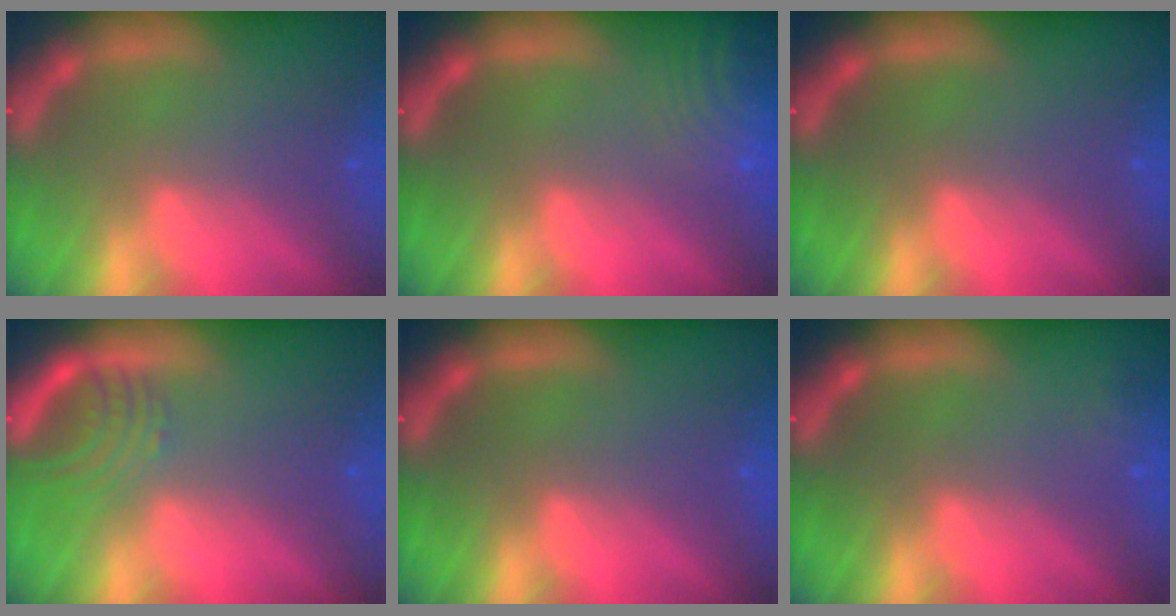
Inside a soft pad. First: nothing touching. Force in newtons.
{"total": 8.5}
{"total": 0.0}
{"total": 3.9}
{"total": 0.0}
{"total": 0.9}